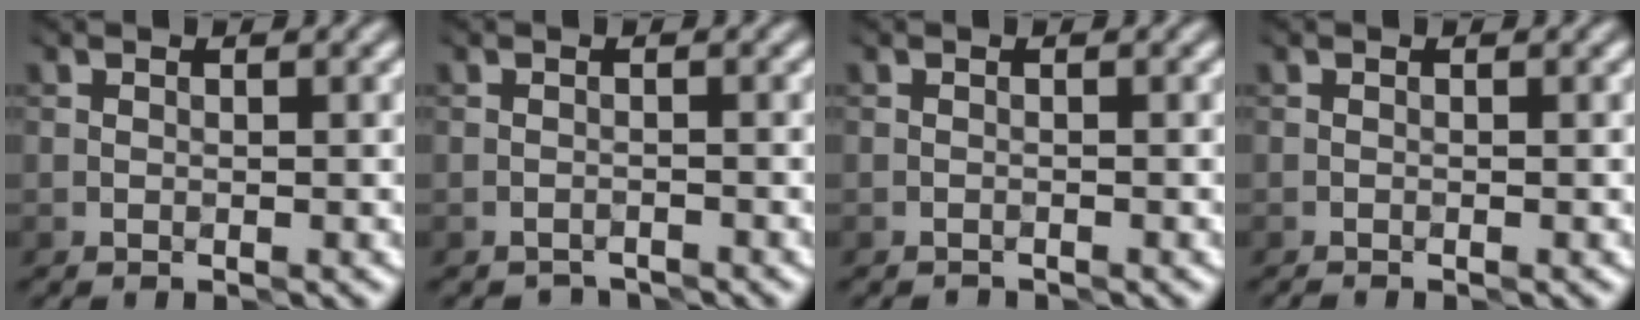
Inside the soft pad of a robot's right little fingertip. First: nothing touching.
{"total": 1.8, "force": [-1.8, 0.0, -0.3], "torque": [0.011, -0.007, -0.035]}
{"total": 0.9, "force": [-0.8, -0.2, -0.4], "torque": [0.009, -0.001, -0.017]}
{"total": 0.7, "force": [-0.6, -0.3, -0.3], "torque": [0.007, -0.002, -0.011]}